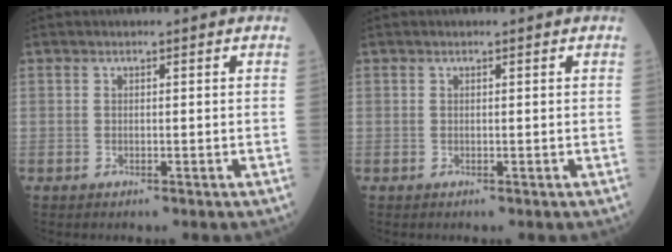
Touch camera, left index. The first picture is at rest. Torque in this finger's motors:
{"motor_torque": [0.33, -0.09, -0.01, -0.01]}